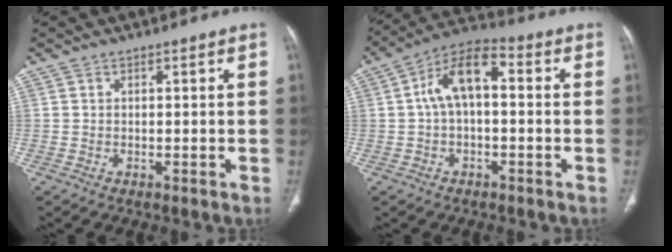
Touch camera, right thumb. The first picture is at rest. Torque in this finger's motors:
{"motor_torque": [1.21, 2.66, 0.77, -0.70, 0.33]}